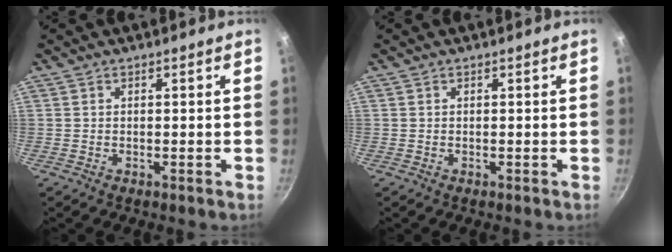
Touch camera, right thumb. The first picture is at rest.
{"total": 0.0}